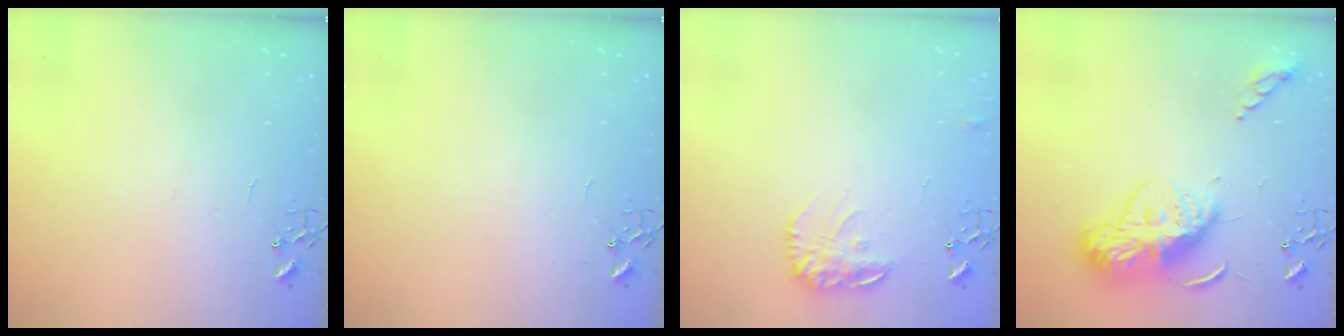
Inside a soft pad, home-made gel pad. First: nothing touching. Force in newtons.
{"total": 0.0}
{"total": 12.1, "press": 12.1, "slide": 0.5}
{"total": 16.7, "press": 16.7, "slide": 0.8}